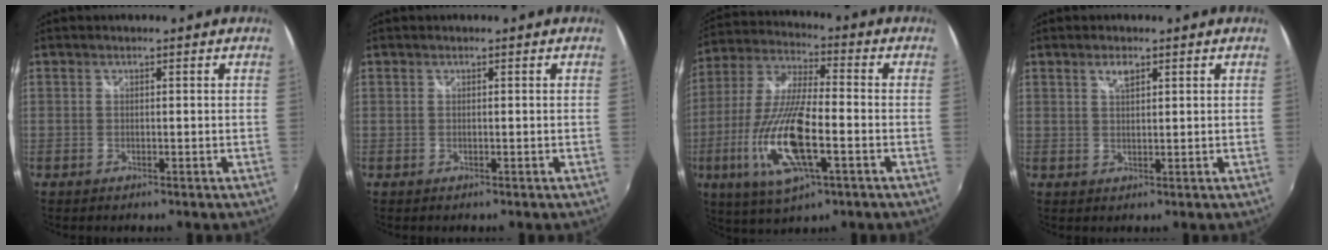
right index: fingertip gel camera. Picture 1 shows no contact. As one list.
[{"total": 0.0}, {"total": 17.5, "force": [-5.6, 4.9, 15.9], "torque": [-0.336, -0.021, -0.107]}, {"total": 2.3, "force": [1.5, 0.7, 1.6], "torque": [-0.026, 0.002, 0.025]}]